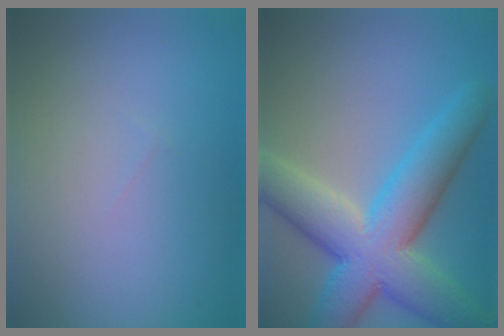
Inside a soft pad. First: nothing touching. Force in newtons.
{"total": 10.1, "press": 10.1, "slide": 0.5}